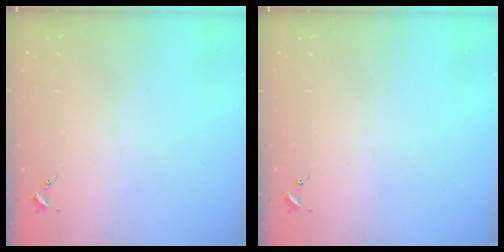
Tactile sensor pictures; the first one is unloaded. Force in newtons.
{"total": 0.0}